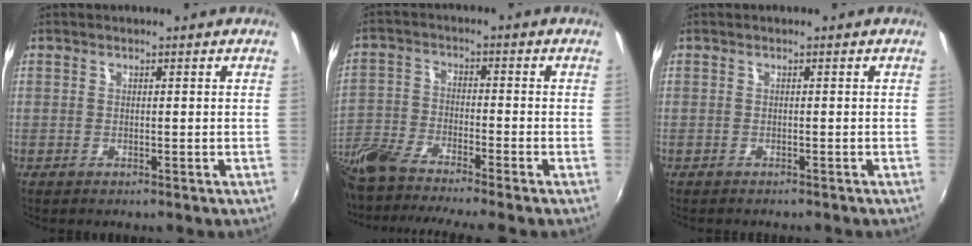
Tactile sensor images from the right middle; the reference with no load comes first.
{"total": 13.6, "force": [-11.8, 1.3, 6.7], "torque": [-0.163, -0.034, -0.224]}
{"total": 1.5, "force": [-1.4, 0.2, 0.5], "torque": [-0.014, -0.007, -0.019]}